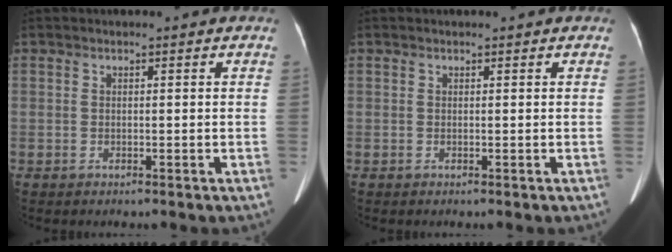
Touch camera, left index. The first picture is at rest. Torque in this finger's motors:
{"motor_torque": [-0.06, -0.04, -0.01, -0.01]}